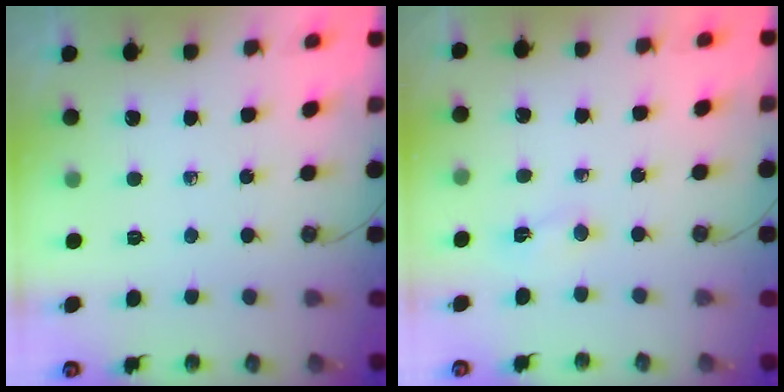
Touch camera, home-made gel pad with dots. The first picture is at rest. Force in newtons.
{"total": 2.2, "press": 2.1, "slide": 0.7}